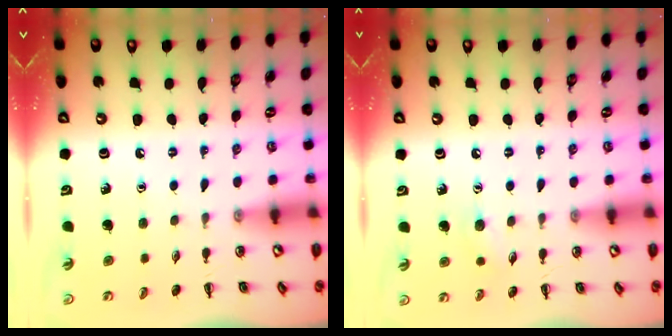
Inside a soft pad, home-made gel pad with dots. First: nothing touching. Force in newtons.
{"total": 5.8, "press": 5.6, "slide": 1.4}